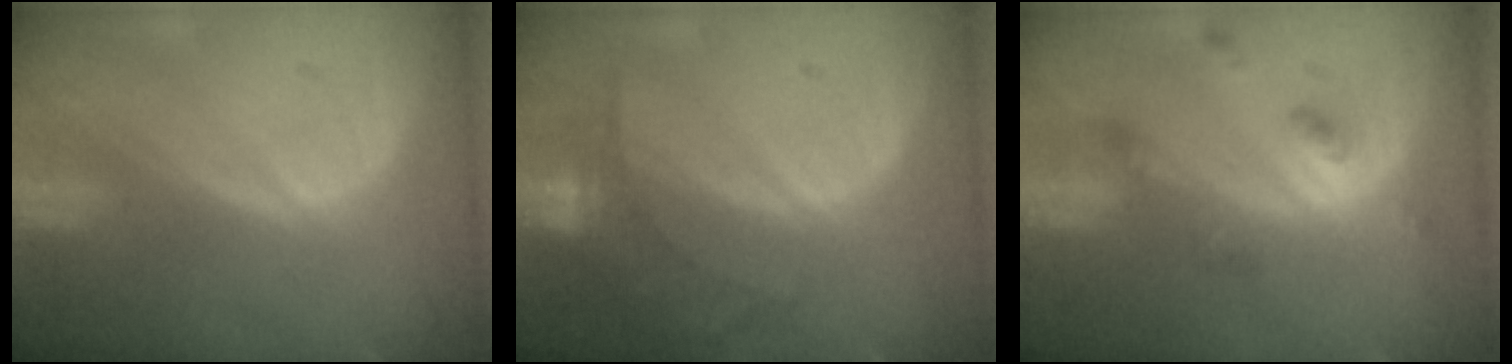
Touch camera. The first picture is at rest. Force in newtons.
{"total": 5.9, "press": 5.6, "slide": 2.0}
{"total": 5.1, "press": 4.5, "slide": 2.5}